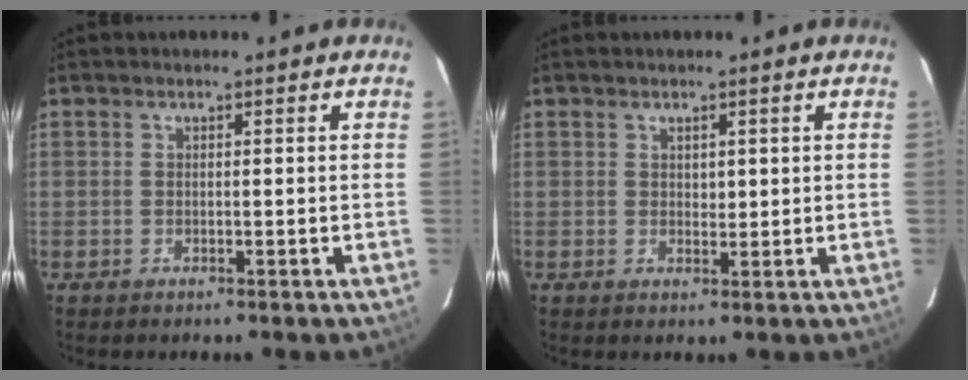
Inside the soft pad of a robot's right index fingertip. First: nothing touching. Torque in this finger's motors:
{"motor_torque": [-0.10, -0.01, -0.01, 0.00]}